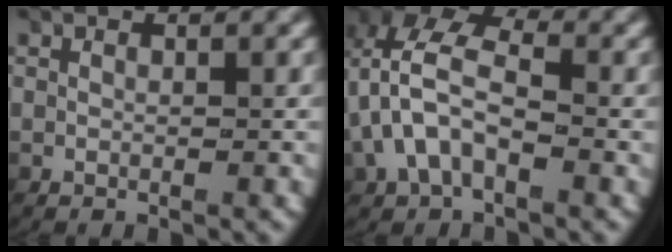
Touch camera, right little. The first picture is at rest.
{"total": 7.5, "force": [1.3, 5.5, 4.9], "torque": [-0.102, 0.005, 0.011]}